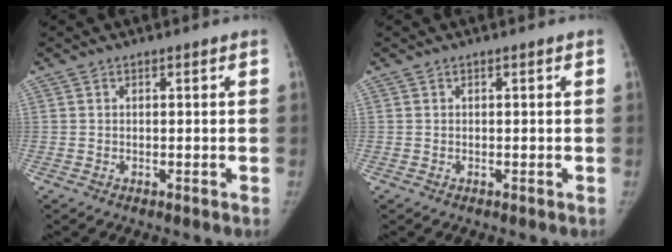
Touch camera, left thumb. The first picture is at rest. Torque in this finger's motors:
{"motor_torque": [0.05, 0.01, 0.18, -0.03, 0.03]}